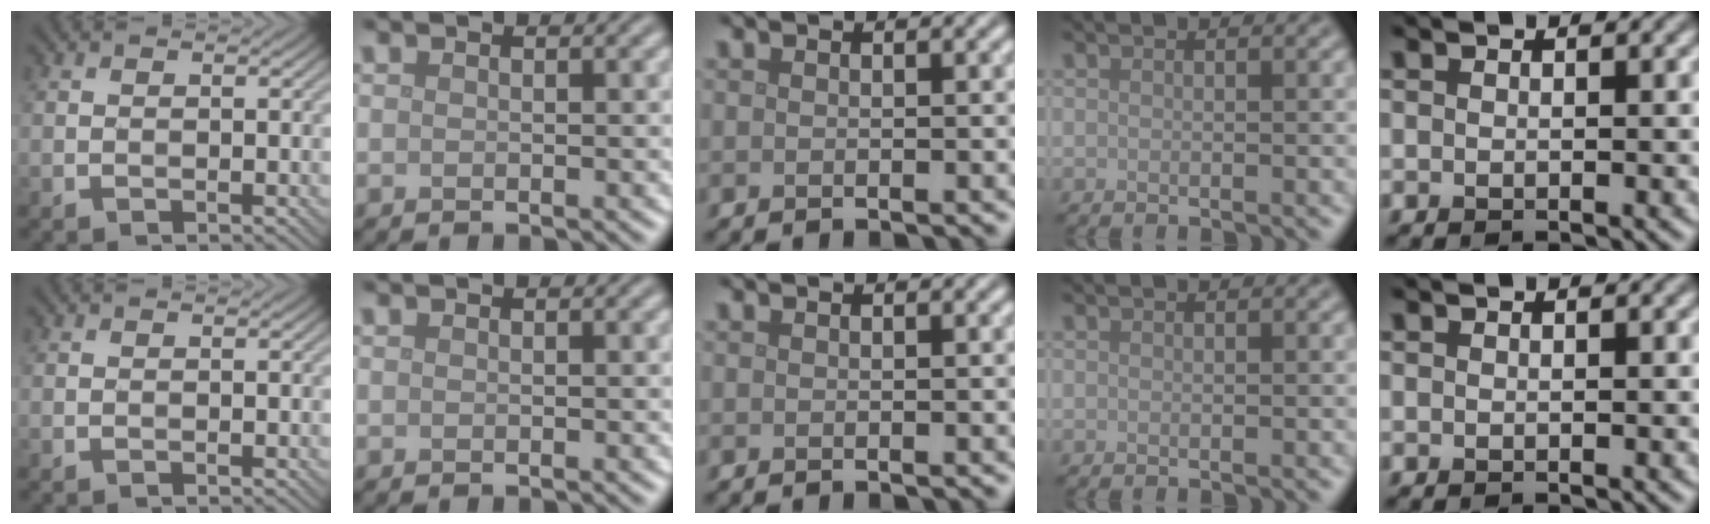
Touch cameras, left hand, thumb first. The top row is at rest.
{}